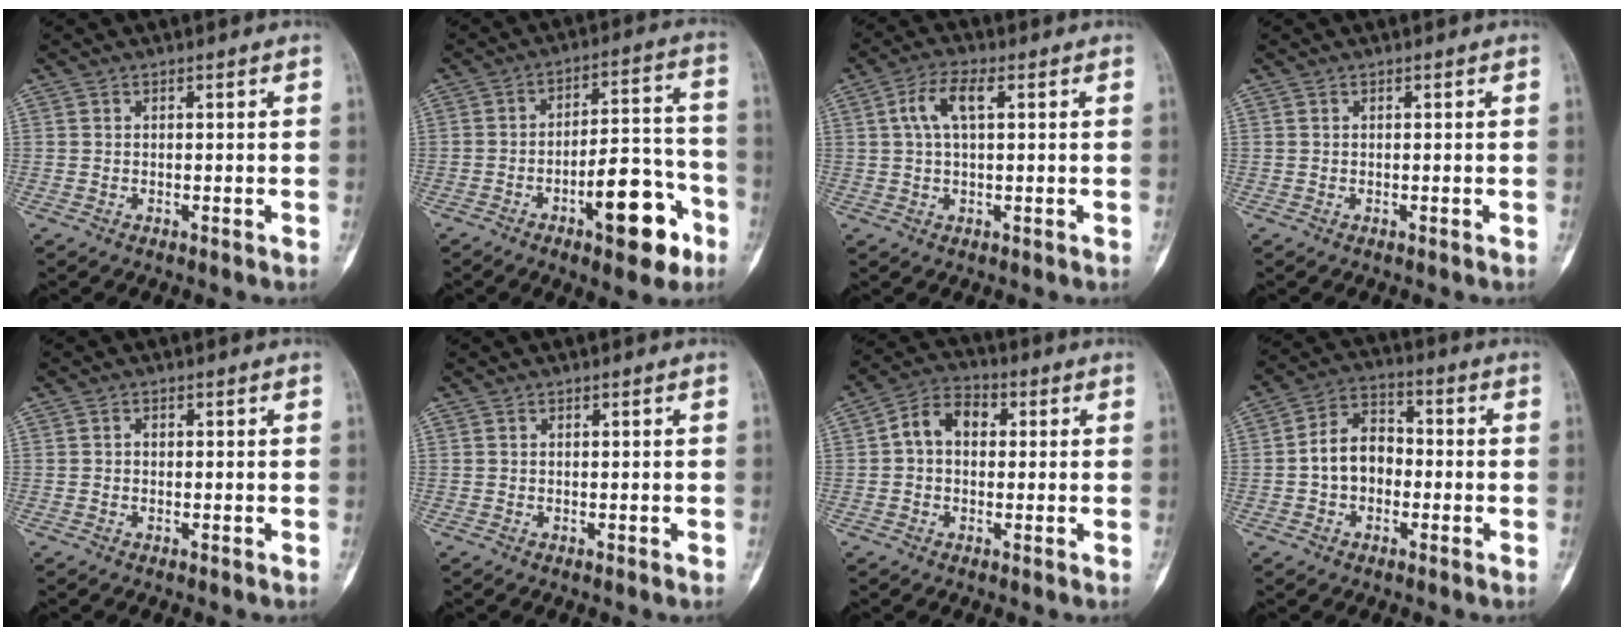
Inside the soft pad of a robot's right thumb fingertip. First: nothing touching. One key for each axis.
{"total": 15.4, "fx": -7.2, "fy": 5.8, "fz": 12.3, "tx": -0.150, "ty": 0.052, "tz": -0.102}
{"total": 6.1, "fx": 1.7, "fy": 2.4, "fz": 5.3, "tx": -0.112, "ty": 0.014, "tz": 0.031}
{"total": 0.0}
{"total": 0.7, "fx": 0.0, "fy": 0.6, "fz": 0.4, "tx": -0.005, "ty": 0.002, "tz": -0.003}
{"total": 0.0}
{"total": 7.5, "fx": 0.9, "fy": 5.5, "fz": 5.1, "tx": -0.070, "ty": 0.024, "tz": 0.005}
{"total": 8.6, "fx": -1.2, "fy": 6.4, "fz": 5.6, "tx": -0.075, "ty": 0.032, "tz": -0.036}